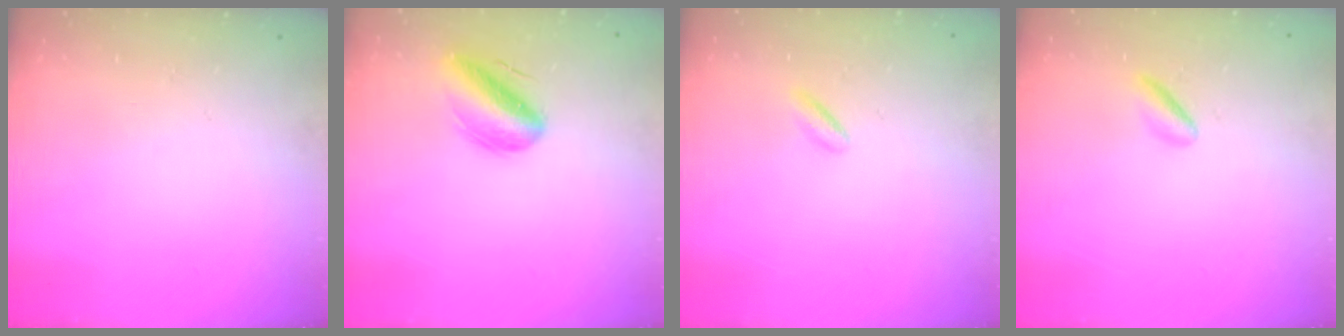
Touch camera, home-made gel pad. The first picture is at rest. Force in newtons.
{"total": 10.9, "press": 10.4, "slide": 3.2}
{"total": 2.3, "press": 2.1, "slide": 1.0}
{"total": 2.1, "press": 1.9, "slide": 1.0}